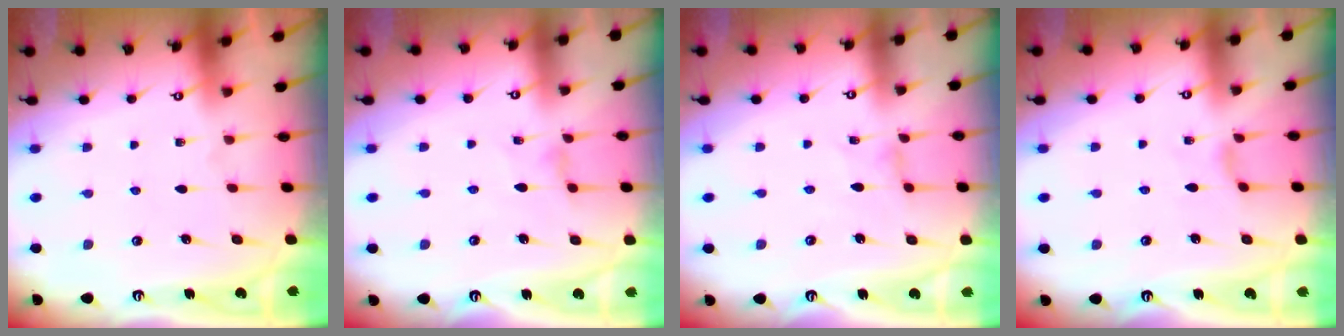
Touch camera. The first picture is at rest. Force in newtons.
{"total": 2.0, "press": 2.0, "slide": 0.4}
{"total": 0.0}
{"total": 2.4, "press": 2.4, "slide": 0.4}